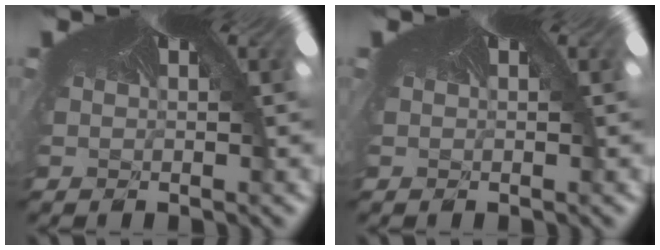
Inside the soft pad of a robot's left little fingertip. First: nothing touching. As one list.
[{"total": 0.0}]